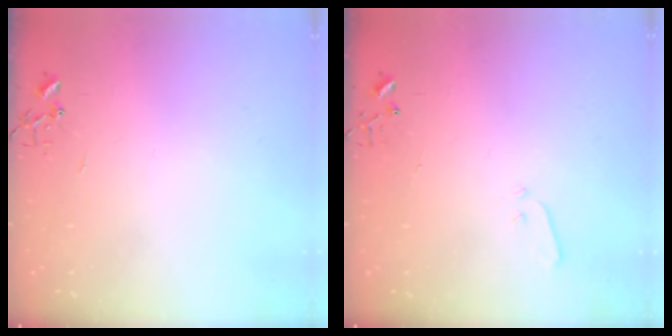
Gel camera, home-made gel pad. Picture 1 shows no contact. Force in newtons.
{"total": 3.6, "press": 3.5, "slide": 0.6}